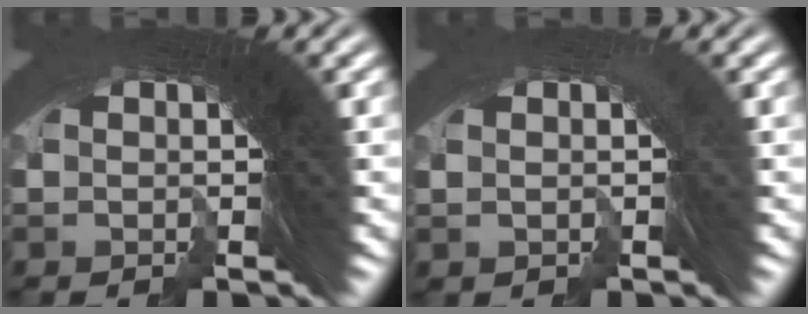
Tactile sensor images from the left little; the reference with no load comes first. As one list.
[{"total": 0.9, "force": [-0.6, -0.1, -0.6], "torque": [0.002, -0.001, -0.005]}]